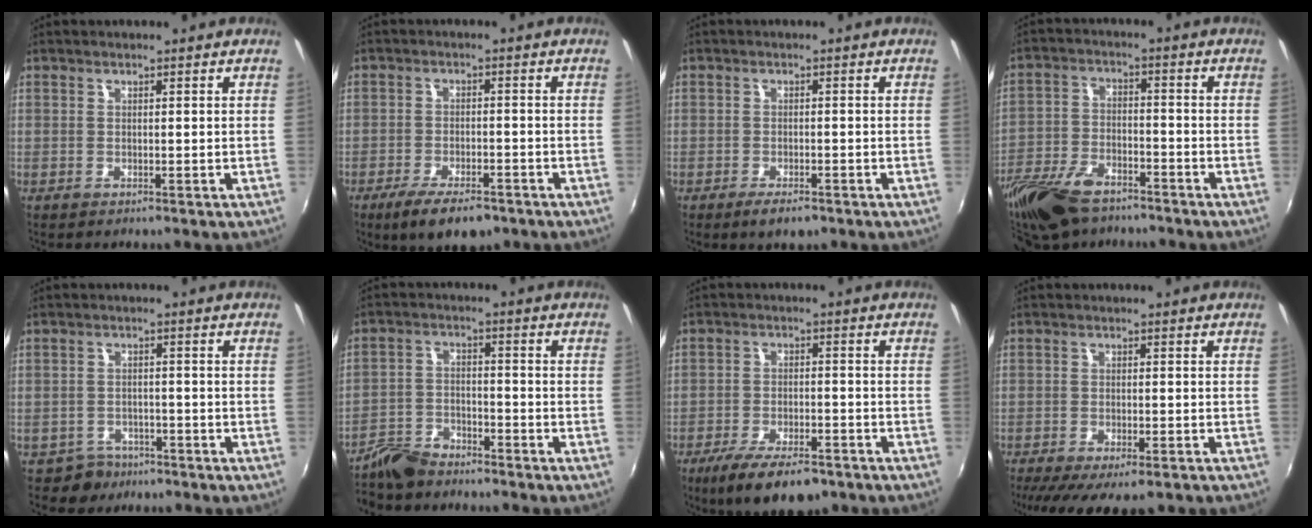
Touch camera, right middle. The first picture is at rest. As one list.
[{"total": 8.5, "force": [-5.9, 2.8, 5.4], "torque": [-0.120, -0.019, -0.097]}, {"total": 3.3, "force": [-2.1, 1.2, 2.2], "torque": [-0.051, -0.010, -0.039]}, {"total": 14.2, "force": [-10.6, 6.2, 7.0], "torque": [-0.166, -0.019, -0.203]}, {"total": 3.7, "force": [-2.6, 2.7, -0.1], "torque": [-0.009, 0.011, -0.040]}, {"total": 7.6, "force": [-6.6, 2.8, 2.3], "torque": [-0.065, 0.007, -0.123]}, {"total": 11.3, "force": [-7.9, 3.8, 7.1], "torque": [-0.151, -0.025, -0.129]}, {"total": 11.1, "force": [-8.0, 3.2, 7.0], "torque": [-0.146, -0.046, -0.122]}]